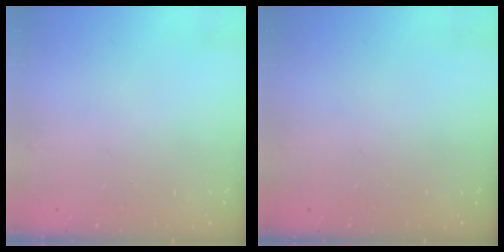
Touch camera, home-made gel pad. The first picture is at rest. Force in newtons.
{"total": 0.0}